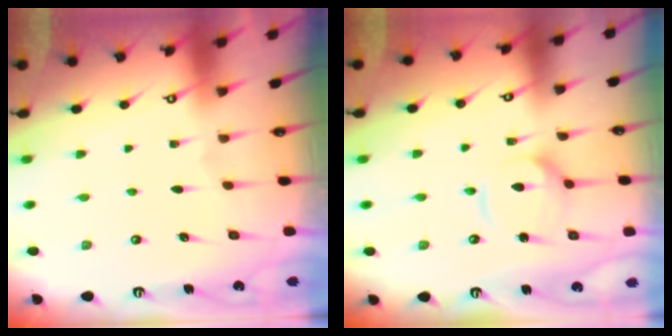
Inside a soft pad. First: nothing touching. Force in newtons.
{"total": 4.8, "press": 4.8, "slide": 0.3}